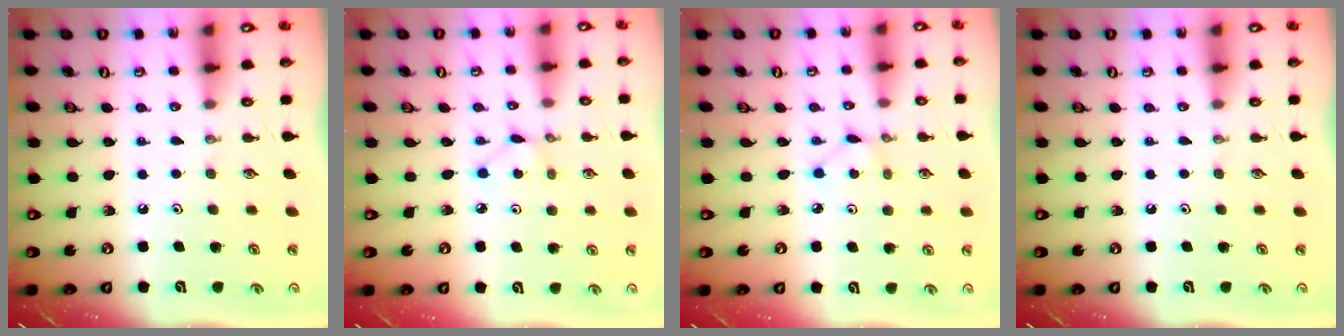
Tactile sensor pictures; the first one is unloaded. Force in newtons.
{"total": 2.7, "press": 2.6, "slide": 0.3}
{"total": 2.7, "press": 2.6, "slide": 0.3}
{"total": 0.0}